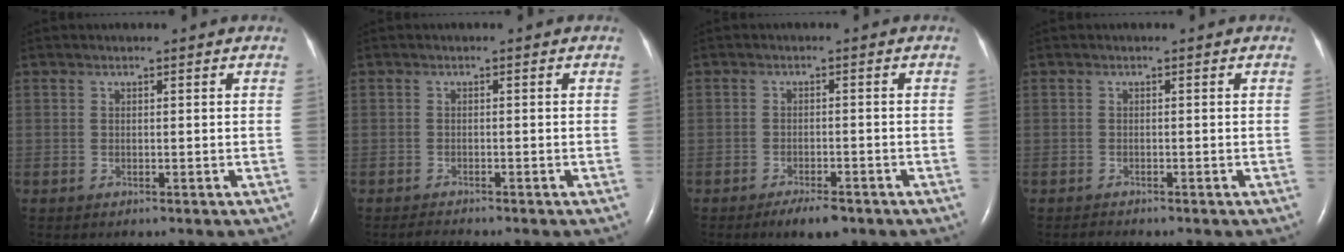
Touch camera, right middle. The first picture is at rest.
{"total": 1.1, "force": [-1.1, -0.1, 0.1], "torque": [-0.012, -0.007, -0.018]}
{"total": 3.9, "force": [-2.8, 1.1, 2.5], "torque": [-0.044, -0.003, -0.042]}
{"total": 0.7, "force": [-0.7, 0.0, -0.1], "torque": [-0.006, -0.005, -0.012]}